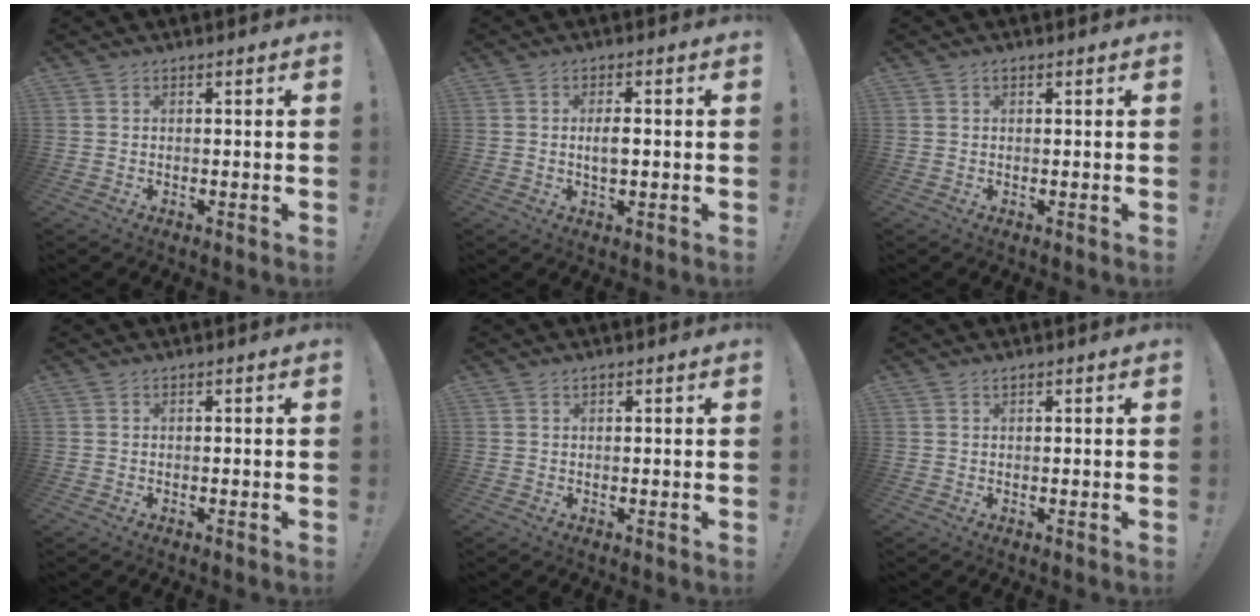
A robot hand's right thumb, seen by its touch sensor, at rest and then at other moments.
{"total": 3.6, "force": [-0.2, 1.3, 3.4], "torque": [-0.060, -0.002, -0.009]}
{"total": 0.7, "force": [0.4, 0.4, 0.4], "torque": [-0.010, 0.001, 0.008]}
{"total": 0.0}
{"total": 0.6, "force": [0.5, 0.2, 0.2], "torque": [-0.004, 0.000, 0.010]}
{"total": 0.6, "force": [0.6, 0.1, 0.2], "torque": [-0.005, 0.000, 0.011]}